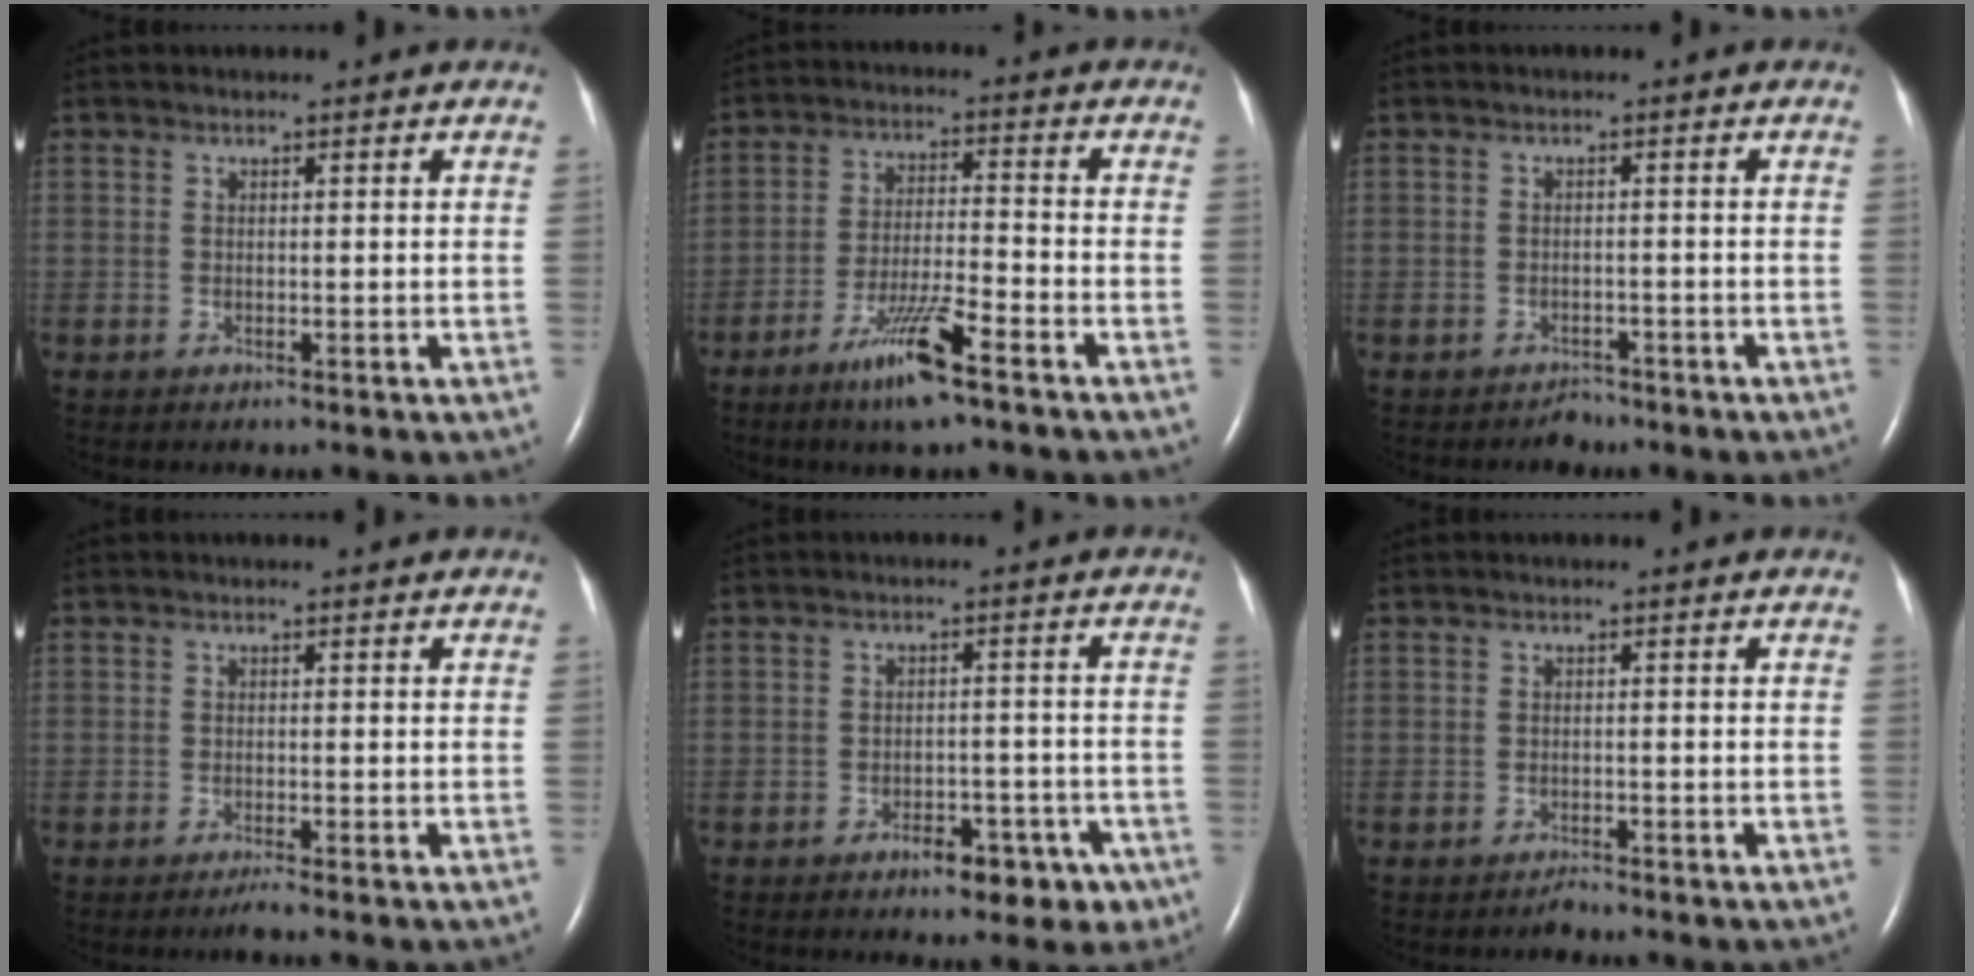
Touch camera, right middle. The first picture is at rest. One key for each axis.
{"total": 9.2, "fx": -5.9, "fy": 0.4, "fz": 7.1, "tx": -0.138, "ty": -0.019, "tz": -0.108}
{"total": 1.6, "fx": -1.4, "fy": 0.7, "fz": -0.2, "tx": -0.005, "ty": 0.001, "tz": -0.021}
{"total": 1.2, "fx": -0.9, "fy": -0.3, "fz": 0.7, "tx": -0.015, "ty": -0.002, "tz": -0.018}
{"total": 6.9, "fx": -4.3, "fy": 3.6, "fz": 4.0, "tx": -0.036, "ty": 0.015, "tz": -0.053}
{"total": 0.9, "fx": -0.9, "fy": 0.1, "fz": 0.1, "tx": -0.005, "ty": -0.002, "tz": -0.013}